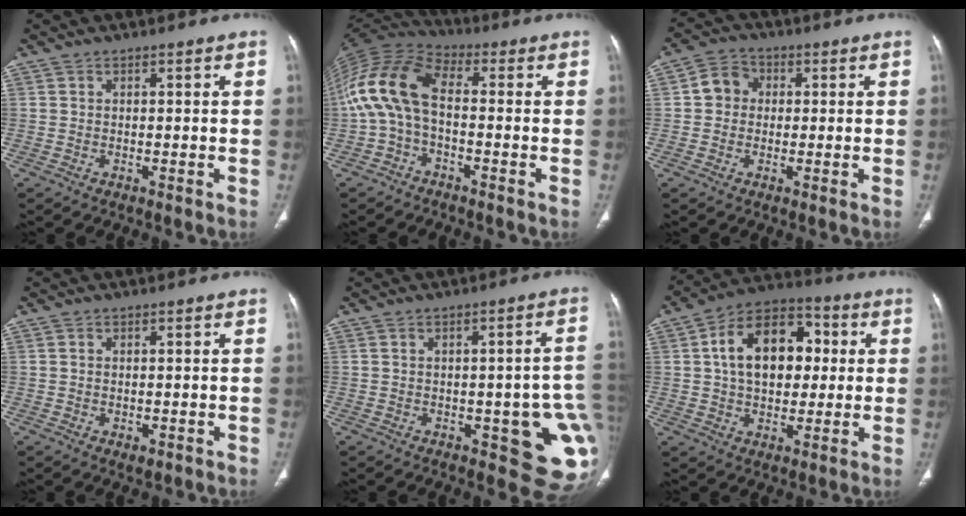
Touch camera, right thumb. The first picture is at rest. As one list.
[{"total": 12.7, "force": [-1.1, 6.7, 10.8], "torque": [-0.223, 0.037, -0.037]}, {"total": 5.5, "force": [0.4, 4.9, 2.4], "torque": [-0.025, 0.014, -0.004]}, {"total": 1.7, "force": [-0.4, 1.1, 1.2], "torque": [-0.016, -0.003, -0.002]}, {"total": 14.4, "force": [-2.5, 5.3, 13.1], "torque": [-0.122, 0.003, -0.015]}, {"total": 16.8, "force": [2.7, 11.2, 12.2], "torque": [-0.161, 0.022, 0.036]}]